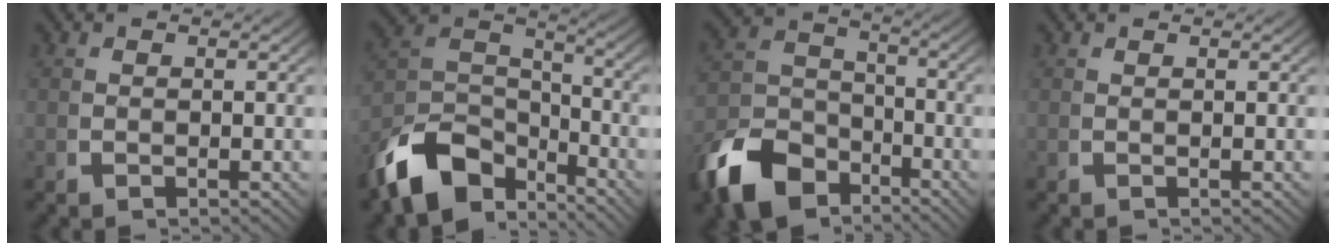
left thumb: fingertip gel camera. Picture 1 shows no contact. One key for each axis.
{"total": 11.0, "fx": -4.1, "fy": 7.2, "fz": 7.2, "tx": -0.153, "ty": -0.032, "tz": -0.060}
{"total": 11.2, "fx": -5.4, "fy": 7.9, "fz": 5.9, "tx": -0.112, "ty": -0.039, "tz": -0.081}
{"total": 0.0}